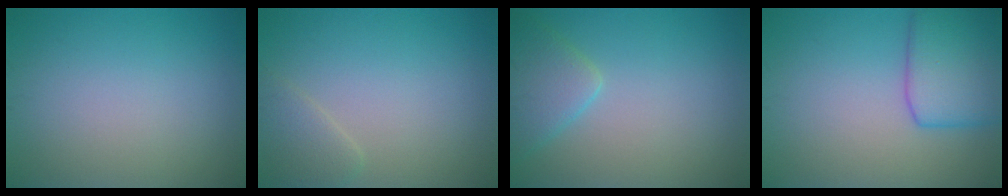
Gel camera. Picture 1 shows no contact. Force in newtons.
{"total": 1.7, "press": 1.7, "slide": 0.2}
{"total": 3.3, "press": 3.3, "slide": 0.3}
{"total": 6.1, "press": 6.1, "slide": 0.4}